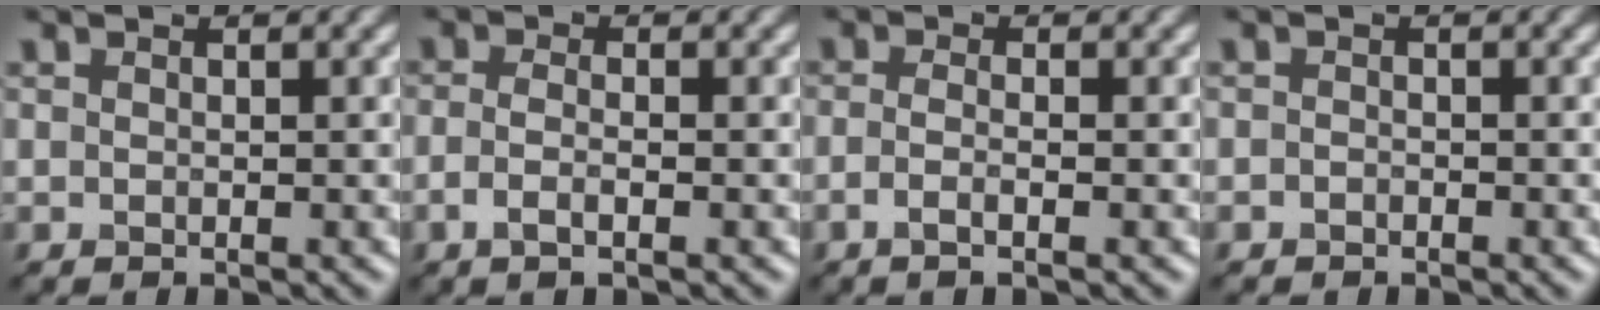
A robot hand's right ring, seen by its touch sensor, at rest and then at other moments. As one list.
[{"total": 2.0, "force": [-0.7, 0.7, 1.7], "torque": [-0.035, -0.004, -0.016]}, {"total": 1.9, "force": [-0.7, 0.6, 1.6], "torque": [-0.033, -0.008, -0.015]}, {"total": 0.6, "force": [-0.5, 0.4, 0.1], "torque": [0.001, -0.003, -0.009]}]